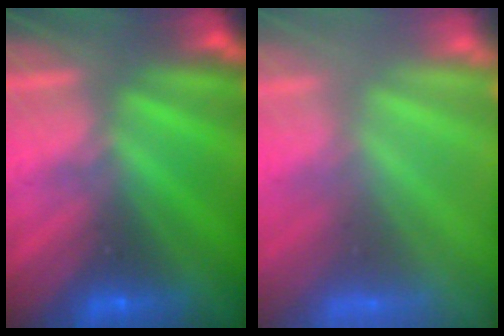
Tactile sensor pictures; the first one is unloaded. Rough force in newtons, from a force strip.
{"total": 11.8}